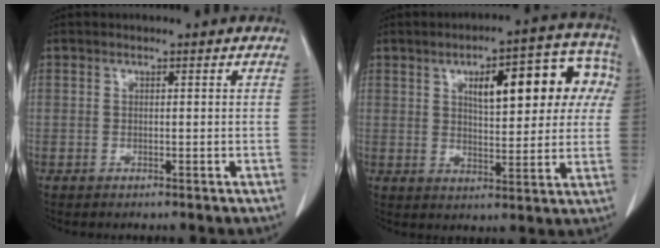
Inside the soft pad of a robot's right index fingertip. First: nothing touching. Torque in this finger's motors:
{"motor_torque": [1.16, 0.98, 0.29, 0.11]}